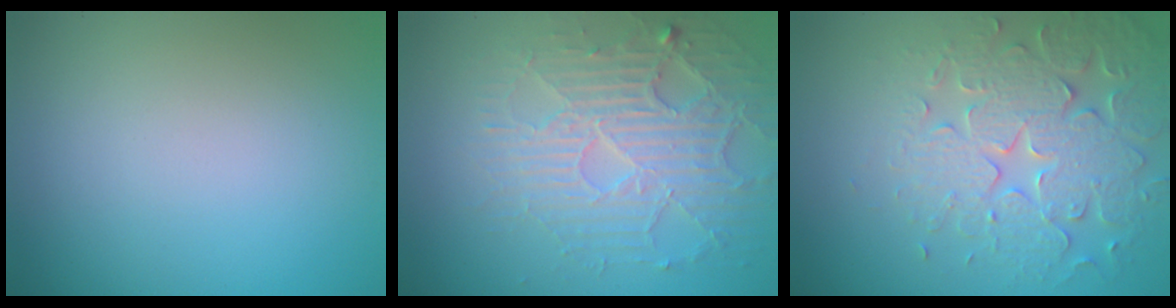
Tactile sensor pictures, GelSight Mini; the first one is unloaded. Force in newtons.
{"total": 4.6, "press": 4.1, "slide": 2.1}
{"total": 5.1, "press": 5.0, "slide": 1.0}